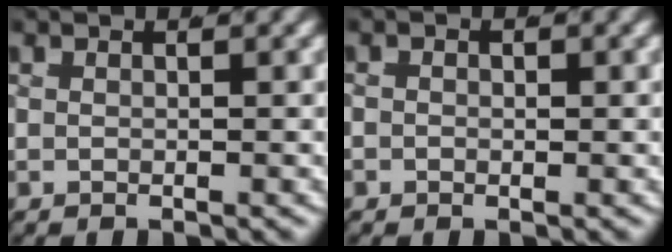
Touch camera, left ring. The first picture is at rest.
{"total": 1.0, "force": [-0.4, 0.9, 0.3], "torque": [-0.016, -0.005, -0.007]}